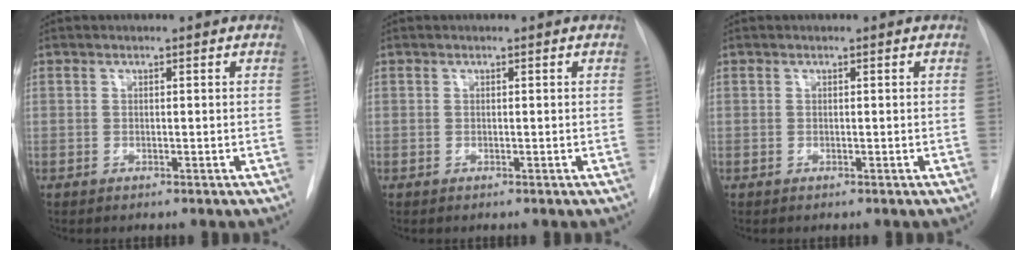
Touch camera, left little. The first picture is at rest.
{"total": 0.0}
{"total": 0.0}